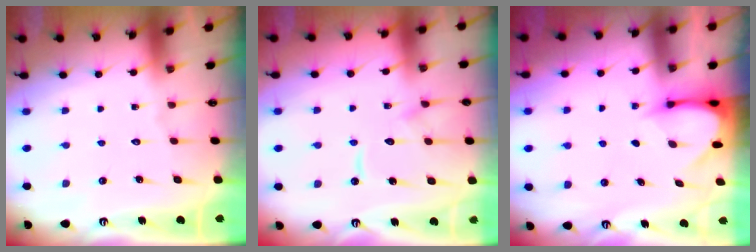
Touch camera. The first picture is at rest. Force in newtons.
{"total": 10.8, "press": 10.8, "slide": 1.1}
{"total": 3.6, "press": 3.6, "slide": 0.3}